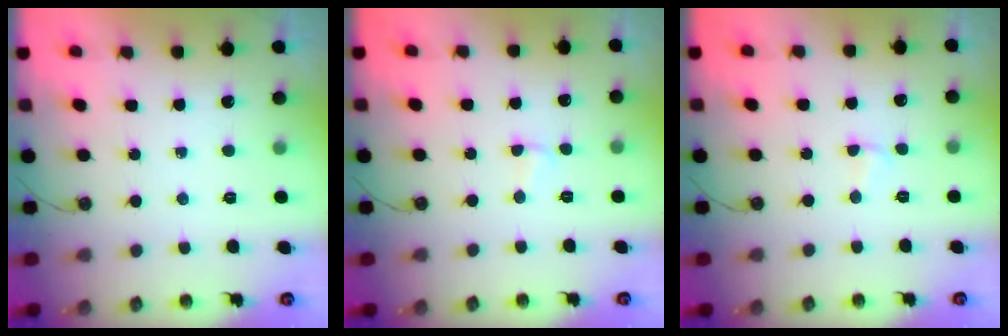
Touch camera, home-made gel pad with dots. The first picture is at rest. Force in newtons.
{"total": 2.4, "press": 2.4, "slide": 0.5}
{"total": 2.4, "press": 2.4, "slide": 0.5}